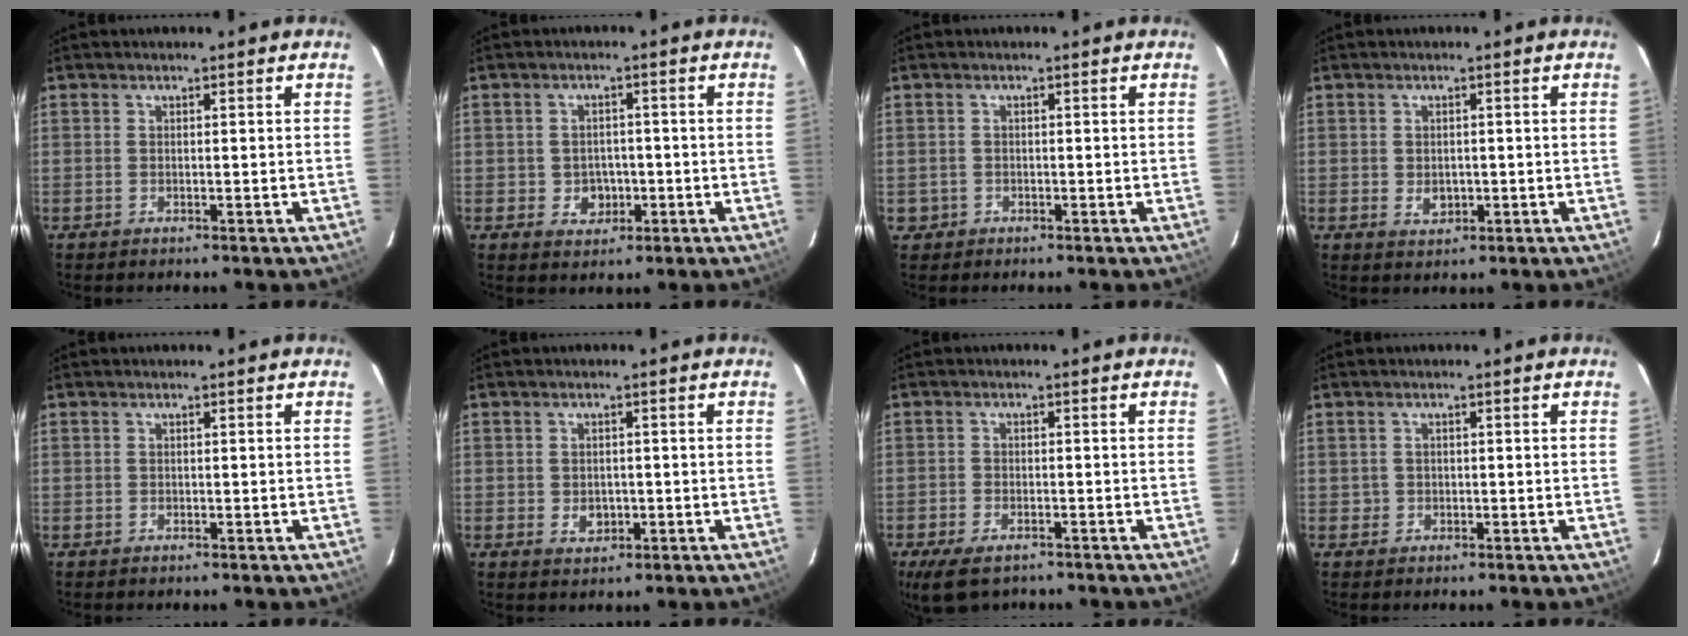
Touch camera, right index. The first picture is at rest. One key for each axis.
{"total": 4.0, "fx": -0.8, "fy": 3.7, "fz": 1.2, "tx": -0.030, "ty": 0.010, "tz": 0.000}
{"total": 2.1, "fx": -0.5, "fy": 2.1, "fz": 0.1, "tx": -0.002, "ty": 0.008, "tz": -0.003}
{"total": 2.6, "fx": -0.3, "fy": 2.2, "fz": 1.4, "tx": -0.023, "ty": -0.001, "tz": -0.001}
{"total": 0.0}
{"total": 2.9, "fx": -0.5, "fy": 2.5, "fz": 1.4, "tx": -0.025, "ty": 0.001, "tz": -0.001}
{"total": 7.1, "fx": -5.0, "fy": 3.4, "fz": 3.7, "tx": -0.093, "ty": -0.022, "tz": -0.086}
{"total": 1.2, "fx": -0.1, "fy": 1.2, "fz": 0.1, "tx": 0.002, "ty": 0.002, "tz": 0.002}